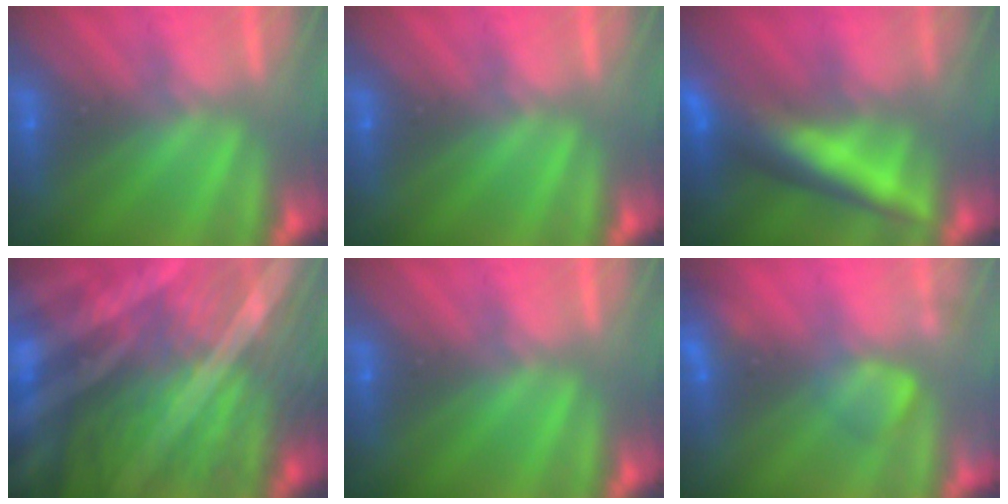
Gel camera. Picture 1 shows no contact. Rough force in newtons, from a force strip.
{"total": 0.0}
{"total": 5.9}
{"total": 7.8}
{"total": 0.0}
{"total": 2.4}